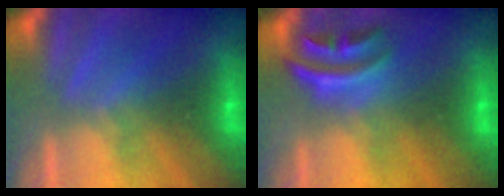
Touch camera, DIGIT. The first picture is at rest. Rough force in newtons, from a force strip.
{"total": 2.9}